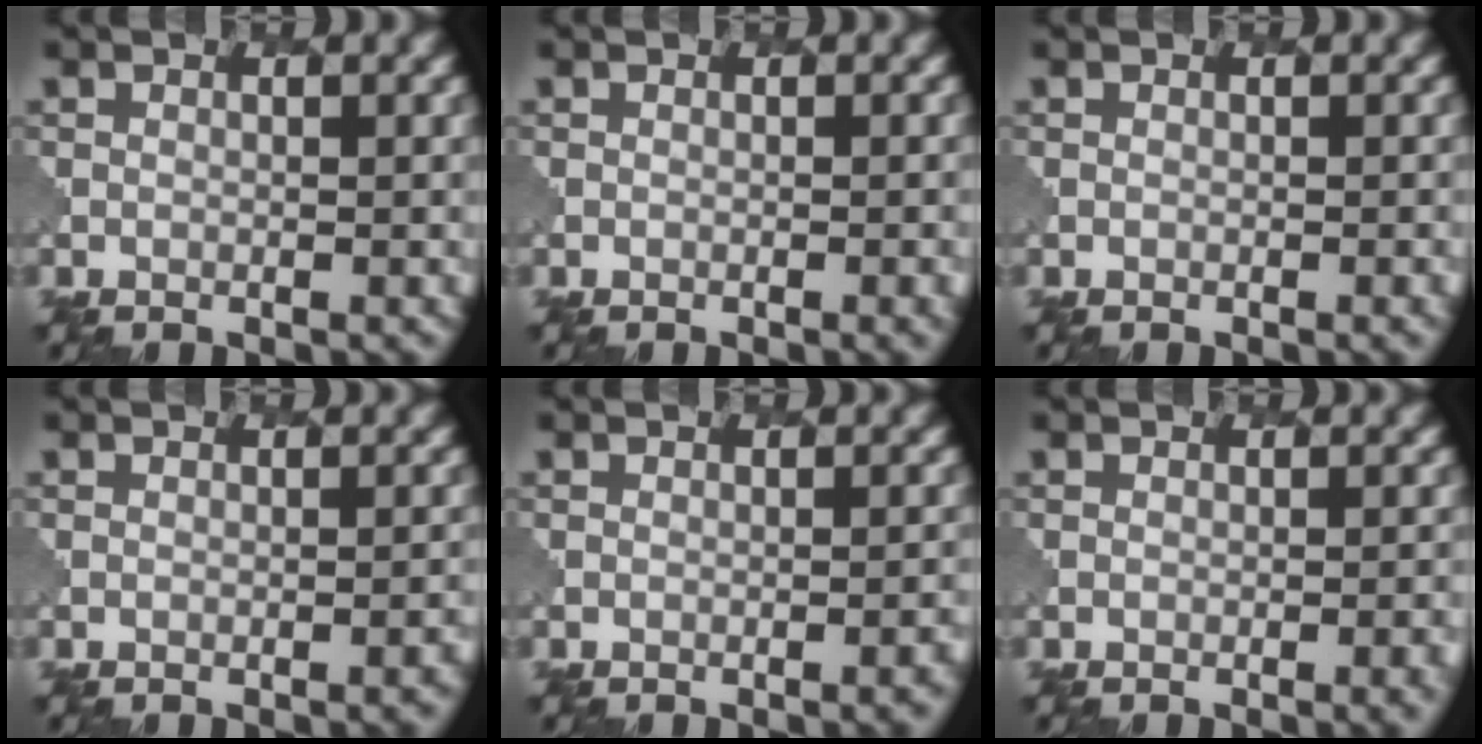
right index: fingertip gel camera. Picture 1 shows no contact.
{"total": 1.8, "force": [-0.6, 0.6, 1.6], "torque": [-0.006, 0.003, -0.003]}
{"total": 0.8, "force": [-0.2, 0.3, 0.7], "torque": [0.000, 0.001, -0.001]}
{"total": 1.5, "force": [-0.8, 0.5, 1.2], "torque": [-0.002, 0.003, -0.009]}
{"total": 1.8, "force": [-0.9, 0.6, 1.5], "torque": [-0.003, 0.005, -0.010]}
{"total": 2.7, "force": [-1.1, 0.9, 2.3], "torque": [-0.011, 0.004, -0.009]}